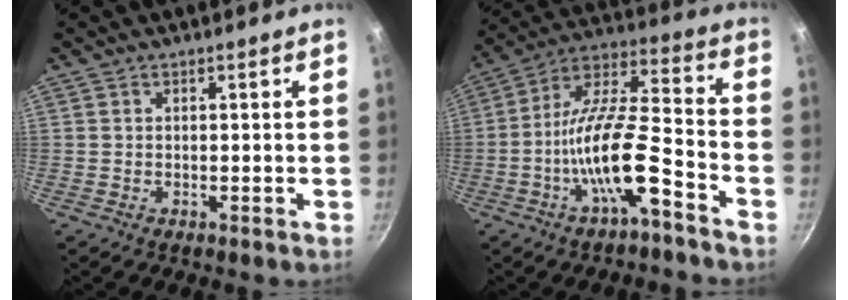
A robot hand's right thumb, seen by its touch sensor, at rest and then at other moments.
{"total": 15.9, "force": [-7.2, 4.5, 13.4], "torque": [-0.238, 0.055, -0.140]}